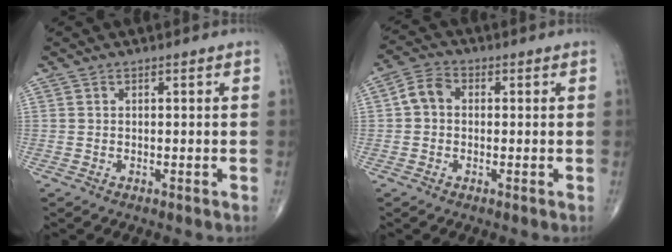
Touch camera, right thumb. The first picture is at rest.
{"total": 4.7, "force": [0.1, 3.7, 2.8], "torque": [-0.044, 0.016, -0.007]}